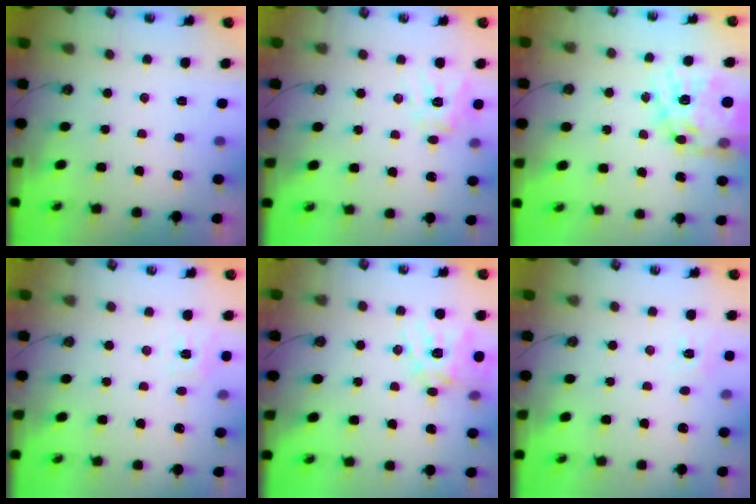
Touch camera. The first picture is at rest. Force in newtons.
{"total": 12.4, "press": 12.3, "slide": 1.5}
{"total": 22.1, "press": 22.0, "slide": 2.0}
{"total": 7.3, "press": 7.3, "slide": 0.5}
{"total": 15.8, "press": 15.7, "slide": 1.3}
{"total": 6.5, "press": 6.5, "slide": 0.7}